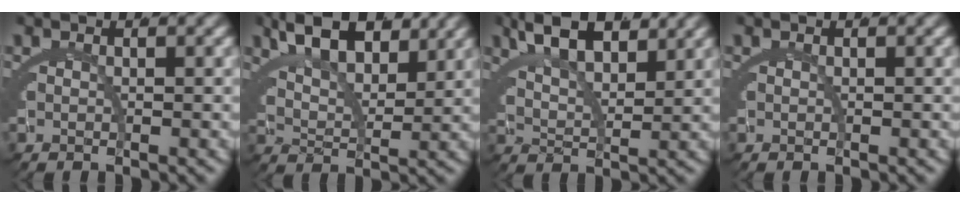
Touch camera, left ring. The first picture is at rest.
{"total": 8.8, "force": [5.2, 4.9, 5.1], "torque": [-0.087, 0.016, 0.071]}
{"total": 7.0, "force": [4.6, 3.1, 4.3], "torque": [-0.078, 0.008, 0.073]}
{"total": 0.0}